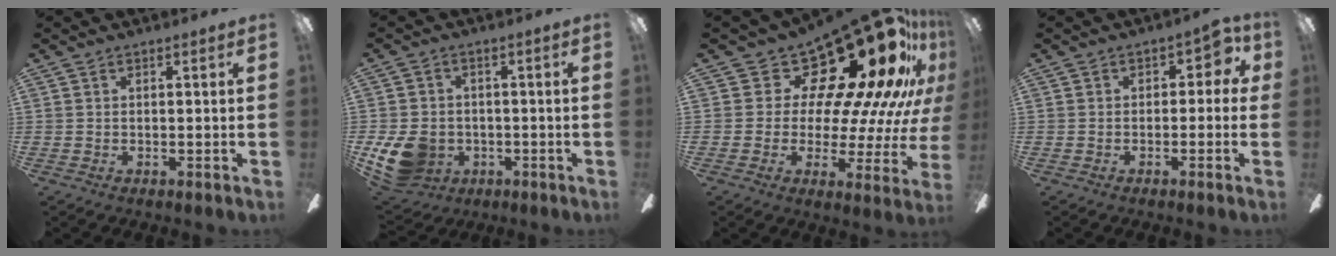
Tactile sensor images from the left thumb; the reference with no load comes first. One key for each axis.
{"total": 11.6, "fx": -3.6, "fy": 9.2, "fz": 6.1, "tx": -0.140, "ty": 0.011, "tz": -0.063}
{"total": 24.8, "fx": 14.9, "fy": 10.3, "fz": 17.0, "tx": -0.242, "ty": -0.128, "tz": 0.264}
{"total": 4.7, "fx": 0.3, "fy": 3.1, "fz": 3.5, "tx": -0.041, "ty": 0.008, "tz": 0.000}